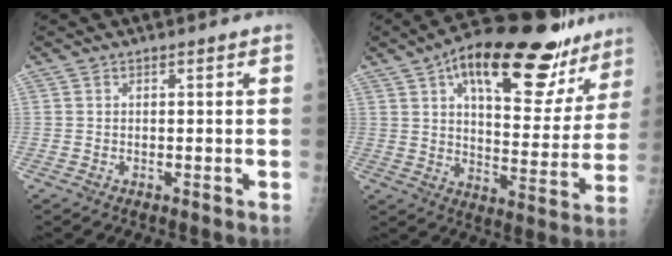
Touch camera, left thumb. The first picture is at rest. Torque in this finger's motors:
{"motor_torque": [0.66, 0.63, 1.68, -1.08, 0.31]}